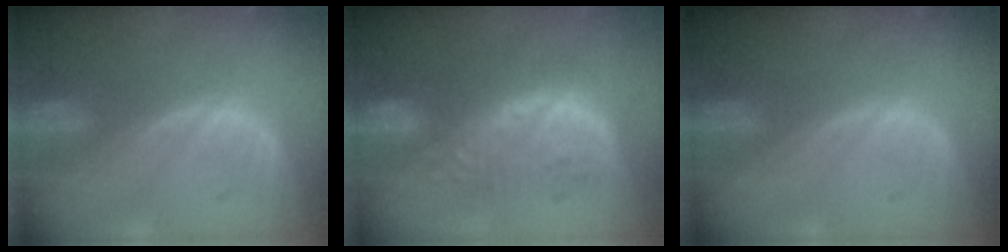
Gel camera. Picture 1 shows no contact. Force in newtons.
{"total": 9.3, "press": 8.4, "slide": 3.9}
{"total": 0.0}